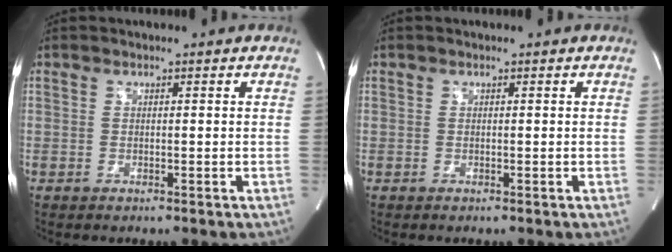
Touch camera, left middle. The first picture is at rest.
{"total": 0.0}